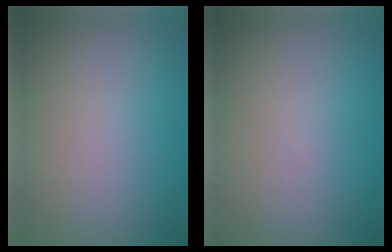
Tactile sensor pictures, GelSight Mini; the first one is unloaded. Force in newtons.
{"total": 0.0}